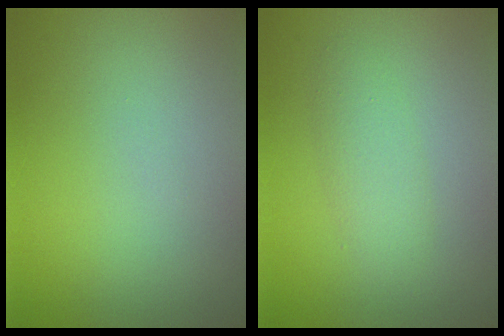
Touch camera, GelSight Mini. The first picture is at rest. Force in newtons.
{"total": 1.9, "press": 1.9, "slide": 0.1}